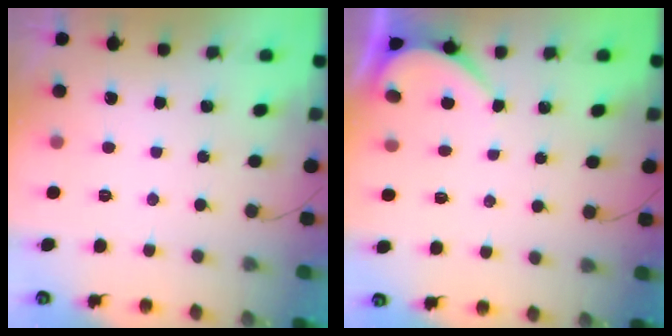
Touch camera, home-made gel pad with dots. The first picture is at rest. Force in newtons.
{"total": 1.6, "press": 1.5, "slide": 0.2}